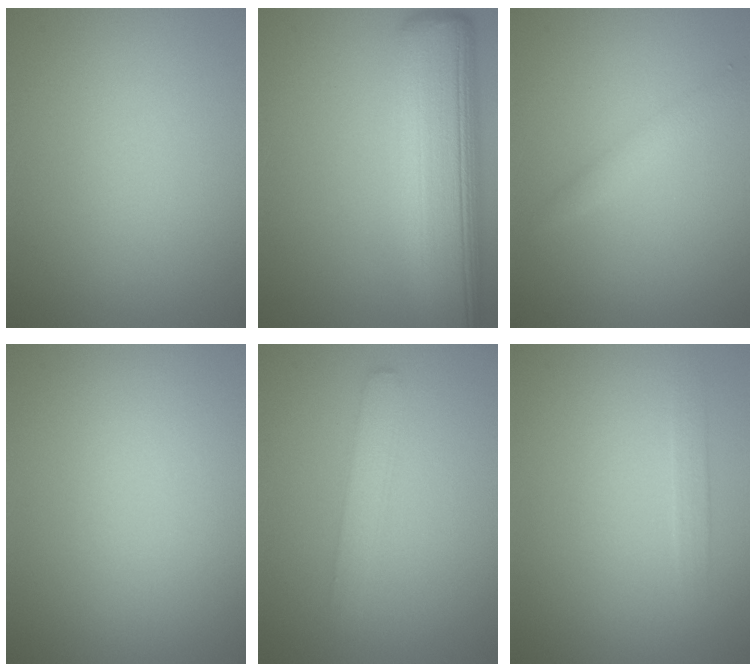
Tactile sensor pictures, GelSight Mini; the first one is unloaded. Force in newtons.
{"total": 11.9, "press": 11.8, "slide": 0.8}
{"total": 1.1, "press": 1.1, "slide": 0.1}
{"total": 0.0}
{"total": 2.0, "press": 2.0, "slide": 0.0}
{"total": 1.1, "press": 1.1, "slide": 0.2}